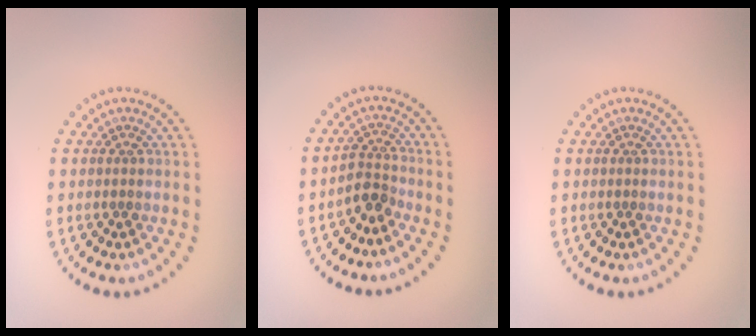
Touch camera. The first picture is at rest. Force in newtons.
{"total": 2.4, "press": 1.8, "slide": 1.5}
{"total": 0.0}